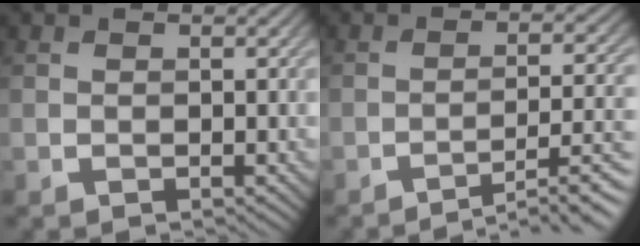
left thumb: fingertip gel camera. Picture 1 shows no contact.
{"total": 7.6, "force": [-5.0, 1.4, 5.6], "torque": [-0.088, 0.009, -0.069]}